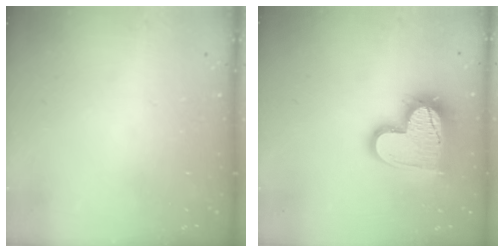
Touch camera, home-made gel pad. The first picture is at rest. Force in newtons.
{"total": 16.2, "press": 16.1, "slide": 1.0}